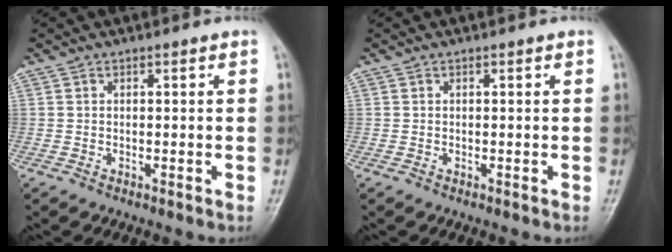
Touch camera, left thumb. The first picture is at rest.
{"total": 0.0}